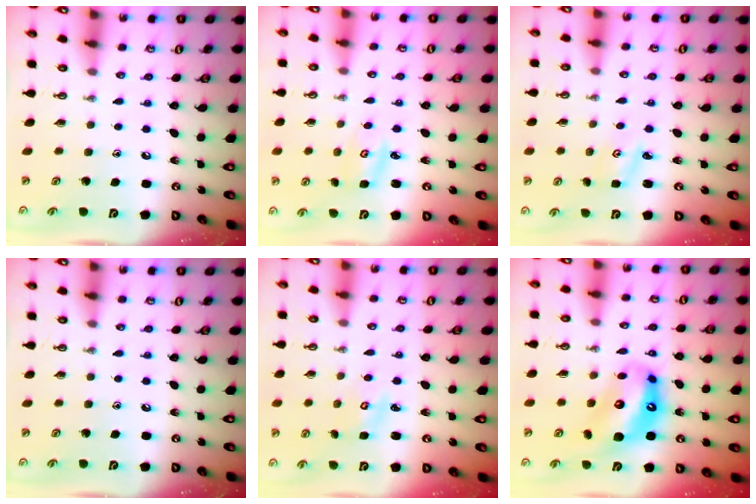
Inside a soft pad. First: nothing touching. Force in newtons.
{"total": 2.8, "press": 2.8, "slide": 0.2}
{"total": 2.9, "press": 2.9, "slide": 0.3}
{"total": 0.0}
{"total": 2.7, "press": 2.7, "slide": 0.3}
{"total": 12.2, "press": 12.2, "slide": 1.1}